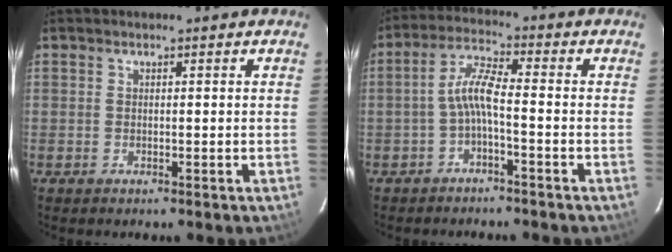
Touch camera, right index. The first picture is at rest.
{"total": 5.0, "force": [-2.0, 0.6, 4.5], "torque": [-0.105, 0.014, -0.038]}